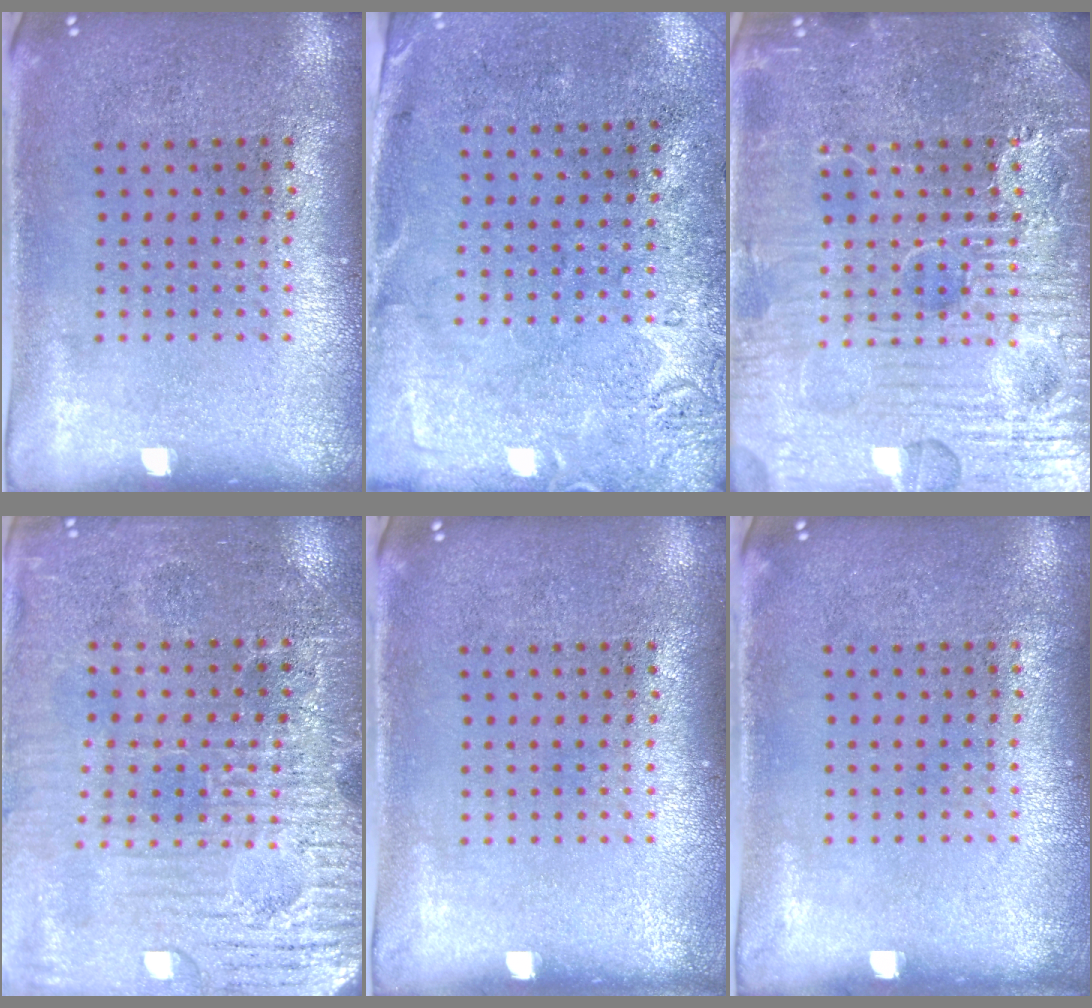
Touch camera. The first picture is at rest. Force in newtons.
{"total": 2.8, "press": 2.2, "slide": 1.7}
{"total": 7.6, "press": 7.6, "slide": 0.8}
{"total": 3.6, "press": 3.5, "slide": 0.4}
{"total": 0.0}
{"total": 0.0}